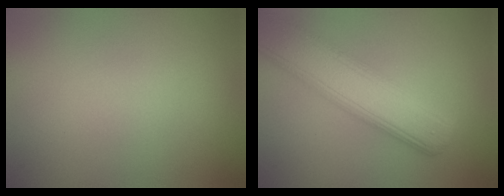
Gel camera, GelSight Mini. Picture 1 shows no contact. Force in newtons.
{"total": 7.4, "press": 7.4, "slide": 0.7}